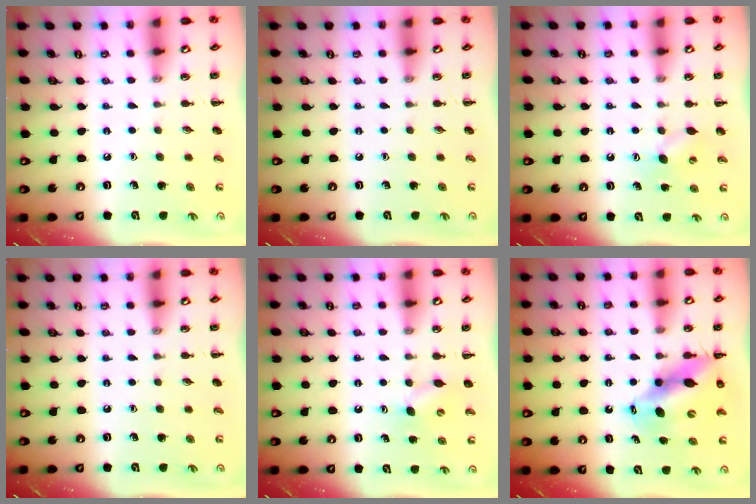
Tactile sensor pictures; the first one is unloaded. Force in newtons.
{"total": 0.0}
{"total": 5.9, "press": 5.7, "slide": 1.5}
{"total": 0.0}
{"total": 4.5, "press": 4.3, "slide": 1.2}
{"total": 11.3, "press": 10.9, "slide": 2.9}